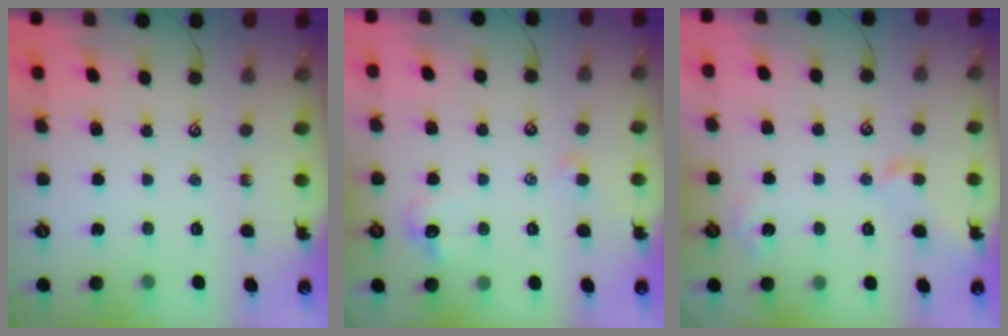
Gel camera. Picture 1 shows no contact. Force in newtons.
{"total": 2.2, "press": 2.0, "slide": 0.8}
{"total": 2.9, "press": 2.8, "slide": 0.7}